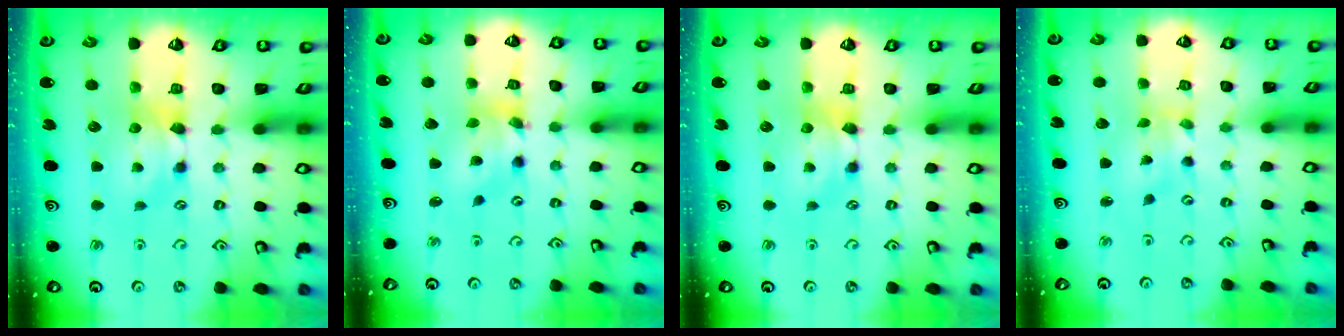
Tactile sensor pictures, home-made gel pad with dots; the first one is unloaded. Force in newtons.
{"total": 4.5, "press": 4.2, "slide": 1.5}
{"total": 0.0}
{"total": 2.4, "press": 2.2, "slide": 1.0}